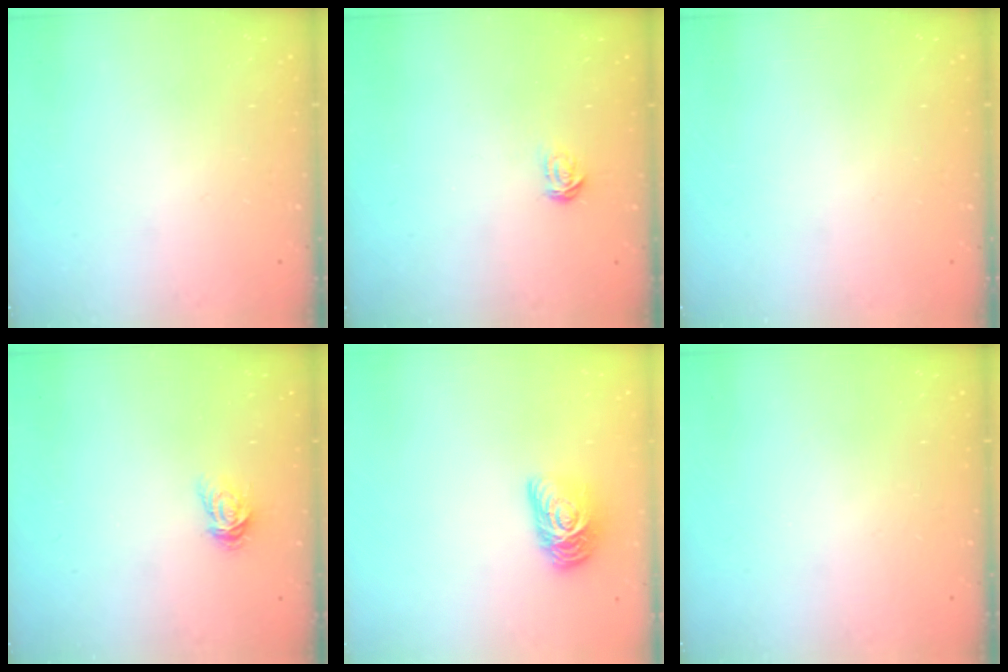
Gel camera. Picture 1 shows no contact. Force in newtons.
{"total": 1.8, "press": 1.8, "slide": 0.2}
{"total": 0.0}
{"total": 3.4, "press": 3.4, "slide": 0.4}
{"total": 10.8, "press": 10.8, "slide": 0.6}
{"total": 0.0}